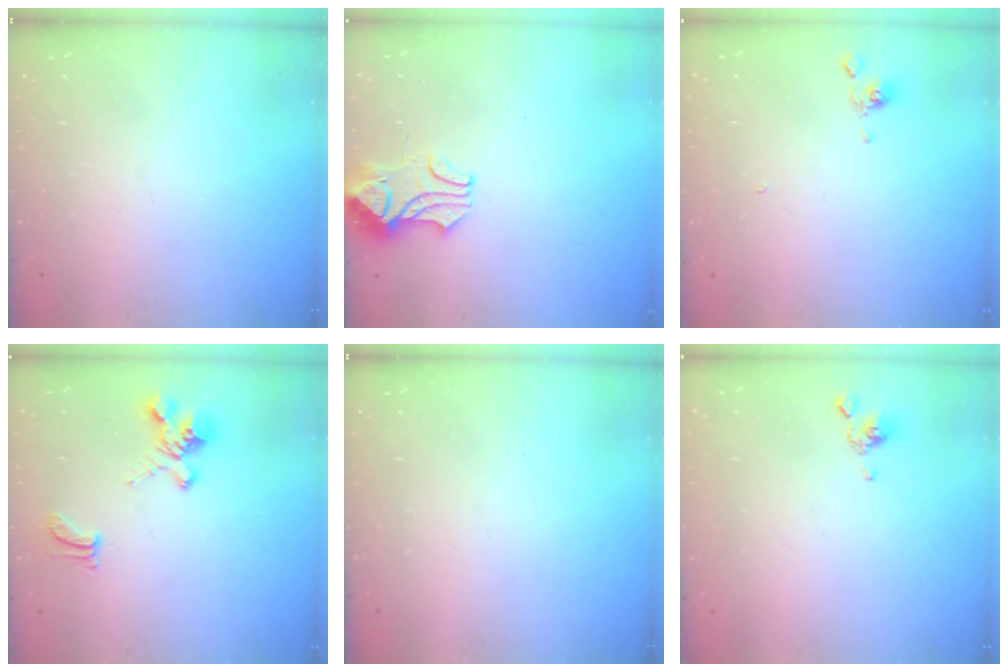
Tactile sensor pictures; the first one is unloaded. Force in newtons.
{"total": 2.1, "press": 1.9, "slide": 0.9}
{"total": 1.7, "press": 1.7, "slide": 0.3}
{"total": 2.0, "press": 1.6, "slide": 1.2}
{"total": 0.0}
{"total": 2.1, "press": 2.1, "slide": 0.5}